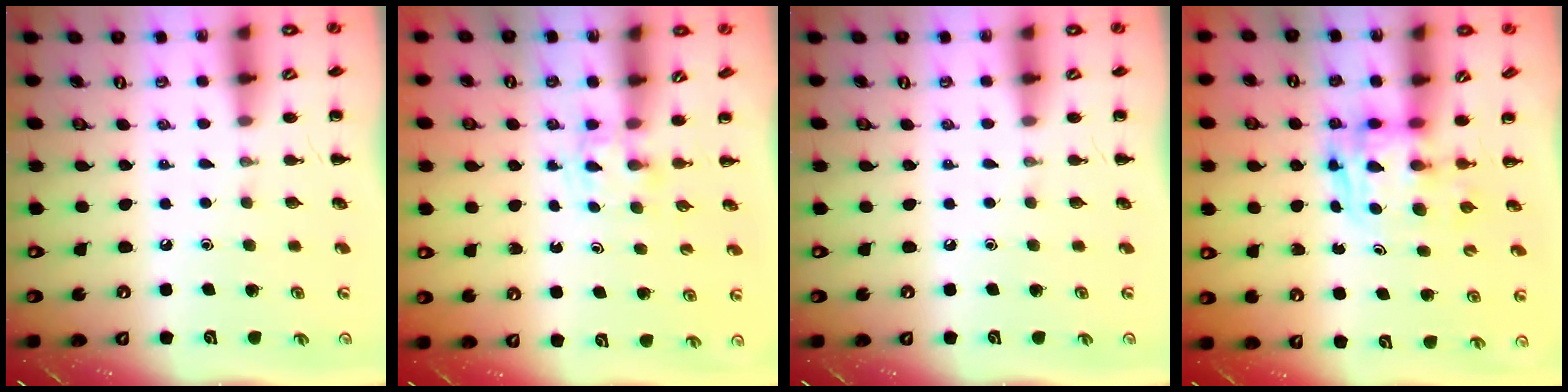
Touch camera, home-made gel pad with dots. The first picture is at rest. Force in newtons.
{"total": 1.7, "press": 1.4, "slide": 0.9}
{"total": 0.0}
{"total": 2.6, "press": 2.6, "slide": 0.2}